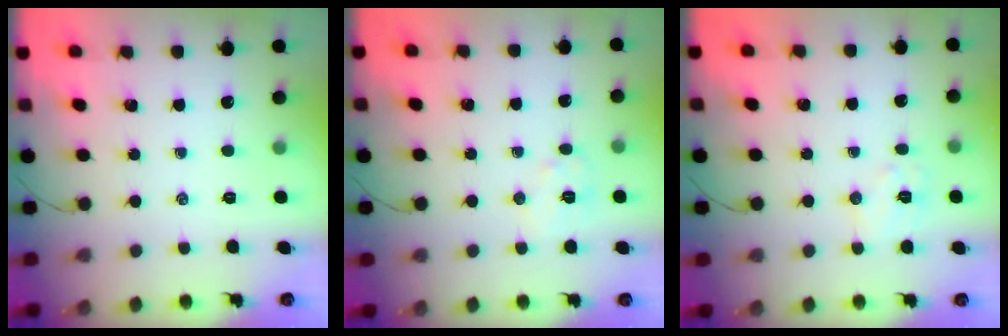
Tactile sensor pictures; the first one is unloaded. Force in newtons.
{"total": 5.8, "press": 5.8, "slide": 0.6}
{"total": 5.7, "press": 5.6, "slide": 1.1}